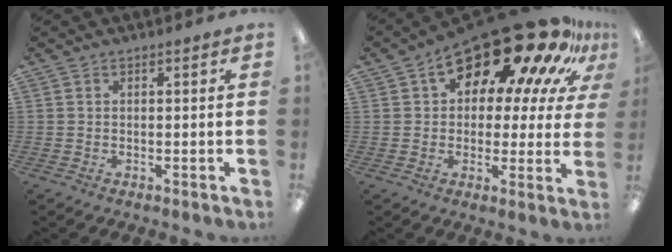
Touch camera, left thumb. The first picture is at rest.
{"total": 23.8, "force": [14.9, 10.2, 15.6], "torque": [-0.230, -0.100, 0.243]}